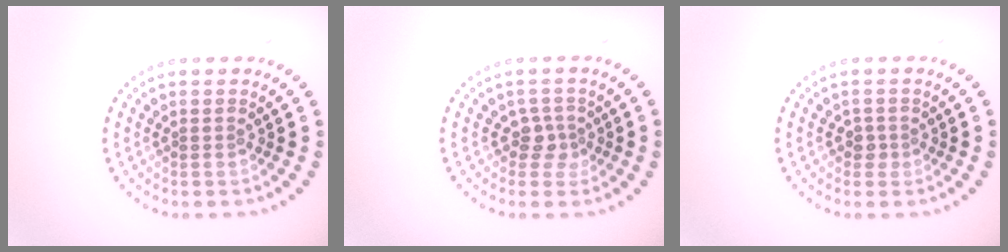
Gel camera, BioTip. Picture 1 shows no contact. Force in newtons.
{"total": 1.8, "press": 1.3, "slide": 1.2}
{"total": 1.2, "press": 1.0, "slide": 0.8}